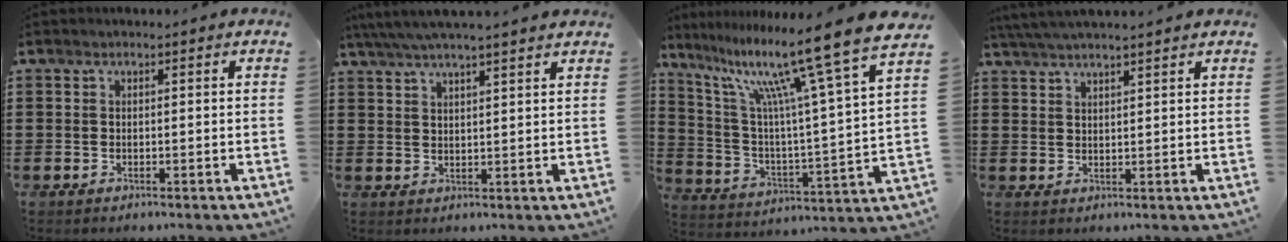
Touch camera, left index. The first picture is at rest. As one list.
[{"total": 4.2, "force": [3.8, -0.3, 1.9], "torque": [-0.048, -0.010, 0.067]}, {"total": 14.4, "force": [10.8, 0.4, 9.6], "torque": [-0.199, -0.076, 0.166]}, {"total": 3.5, "force": [3.2, -0.3, 1.3], "torque": [-0.033, -0.006, 0.060]}]